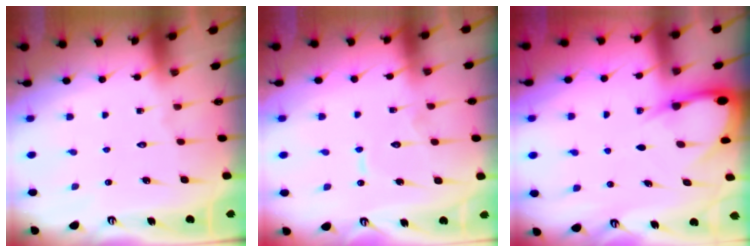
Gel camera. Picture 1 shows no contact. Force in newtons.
{"total": 6.6, "press": 6.5, "slide": 0.6}
{"total": 4.9, "press": 4.9, "slide": 0.6}